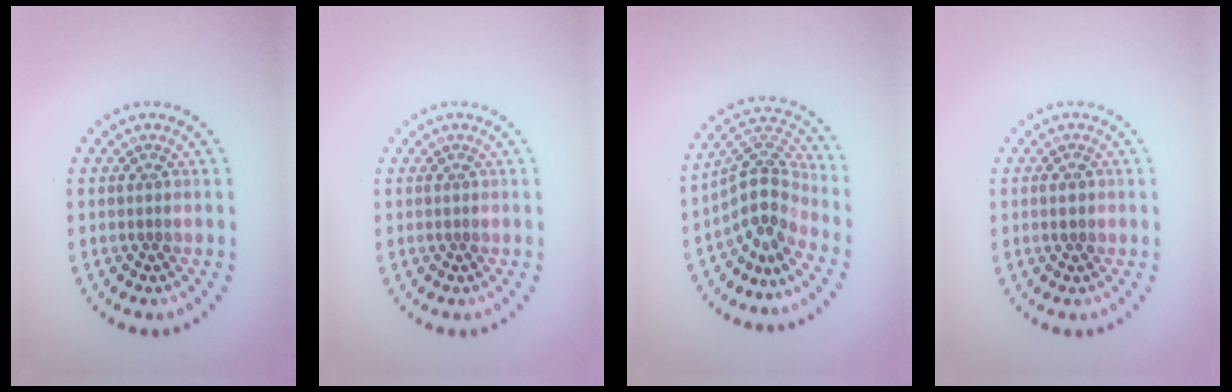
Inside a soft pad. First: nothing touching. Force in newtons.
{"total": 0.0}
{"total": 3.8, "press": 2.7, "slide": 2.6}
{"total": 1.1, "press": 1.1, "slide": 0.2}